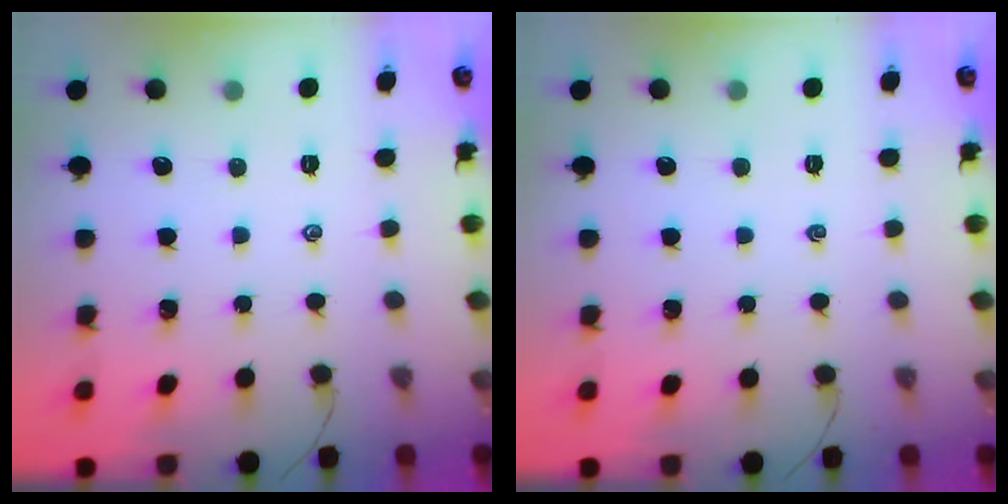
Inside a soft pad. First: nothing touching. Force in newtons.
{"total": 0.0}